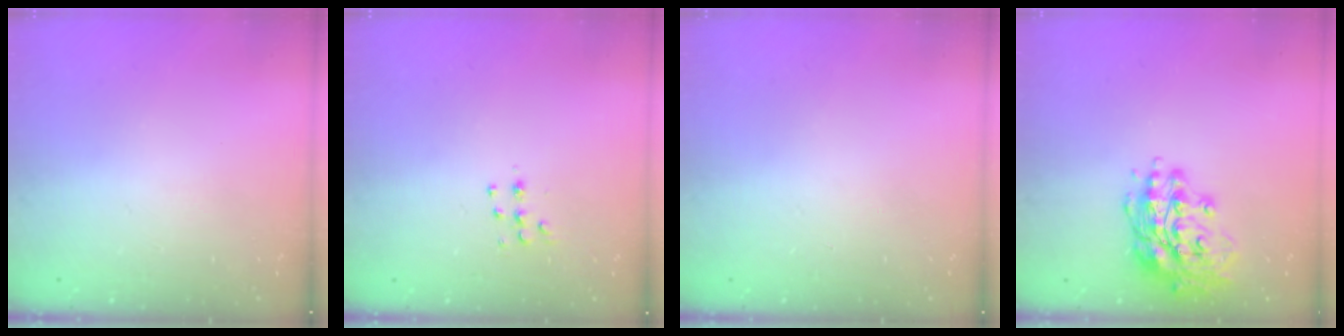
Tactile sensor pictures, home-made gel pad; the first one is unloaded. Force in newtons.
{"total": 5.2, "press": 5.1, "slide": 1.0}
{"total": 0.0}
{"total": 15.0, "press": 14.7, "slide": 2.6}